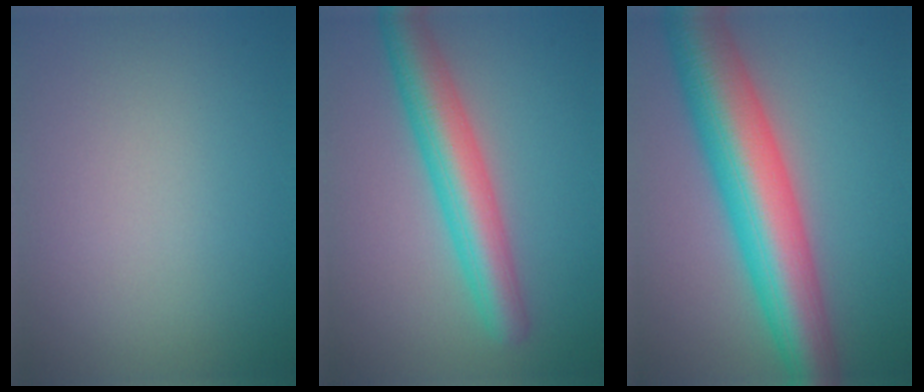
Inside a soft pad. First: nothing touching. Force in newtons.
{"total": 6.1, "press": 6.1, "slide": 0.2}
{"total": 10.9, "press": 10.9, "slide": 0.4}